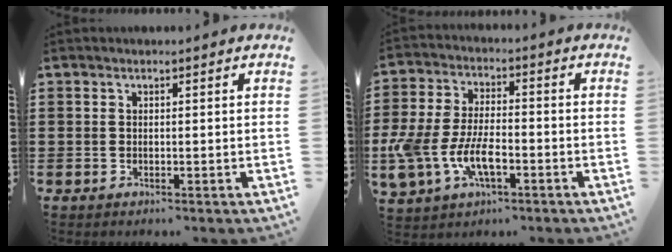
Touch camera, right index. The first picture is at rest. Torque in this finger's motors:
{"motor_torque": [1.24, -0.90, 0.89, 0.21]}